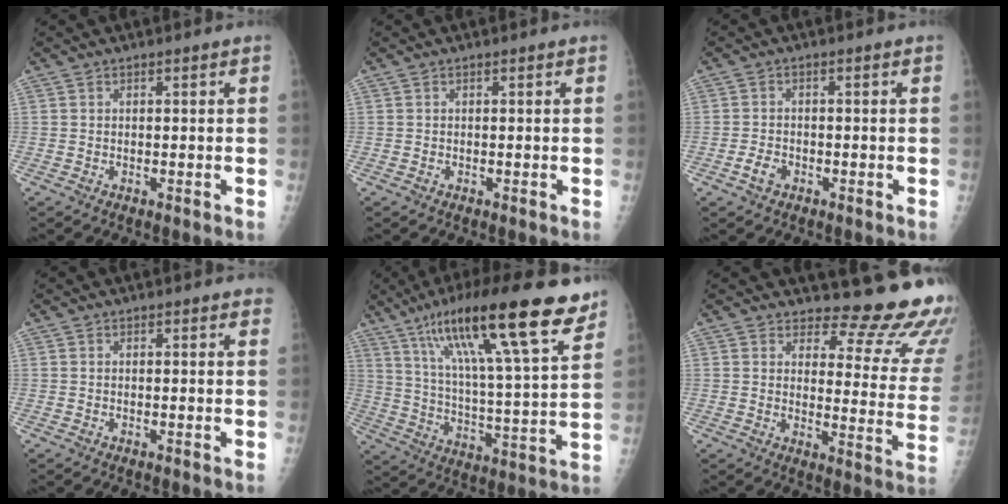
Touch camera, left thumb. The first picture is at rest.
{"total": 0.0}
{"total": 2.5, "force": [-1.4, 1.7, 1.4], "torque": [-0.025, 0.007, -0.023]}
{"total": 1.2, "force": [1.0, 0.4, 0.6], "torque": [0.001, 0.001, 0.007]}
{"total": 24.8, "force": [15.4, 4.4, 19.0], "torque": [-0.296, -0.040, 0.253]}
{"total": 16.3, "force": [15.3, 3.8, 4.2], "torque": [-0.002, -0.168, 0.163]}